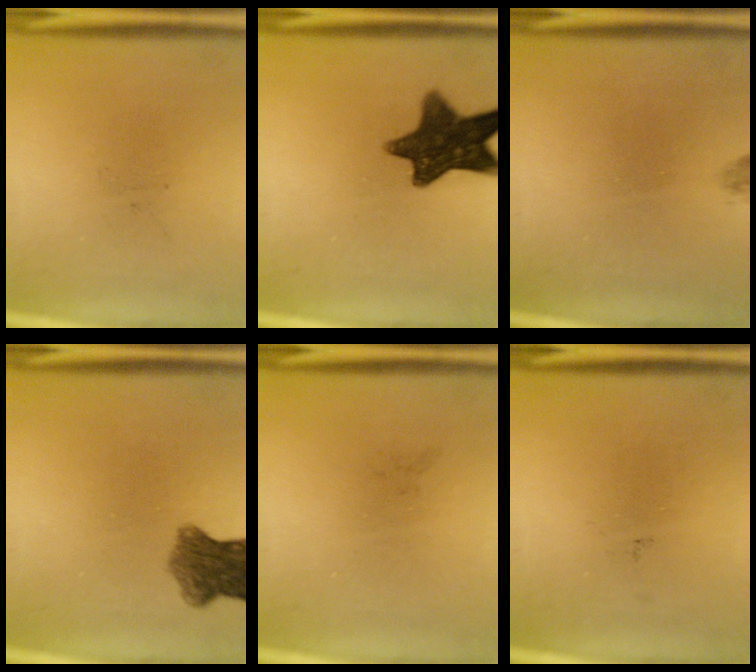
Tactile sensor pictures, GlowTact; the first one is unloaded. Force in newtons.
{"total": 12.0}
{"total": 0.8}
{"total": 6.7}
{"total": 0.0}
{"total": 0.0}